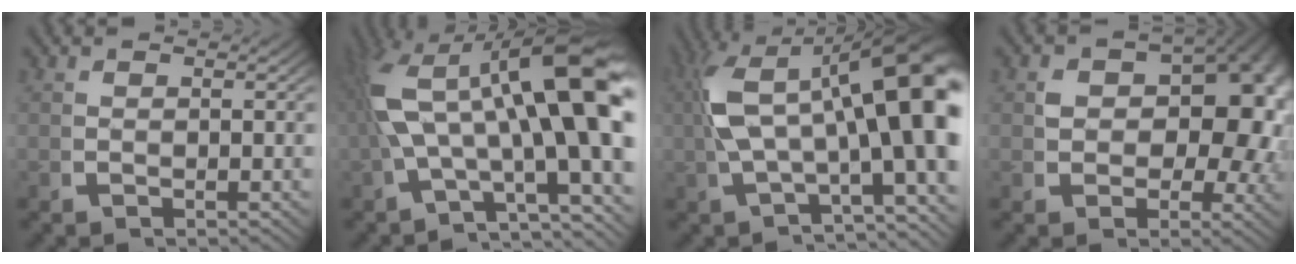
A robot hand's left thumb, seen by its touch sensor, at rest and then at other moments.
{"total": 17.7, "force": [0.9, 9.2, 15.1], "torque": [-0.252, -0.011, 0.017]}
{"total": 16.3, "force": [0.6, 7.9, 14.2], "torque": [-0.220, -0.004, 0.013]}
{"total": 11.5, "force": [0.2, 8.0, 8.2], "torque": [-0.123, -0.030, 0.017]}